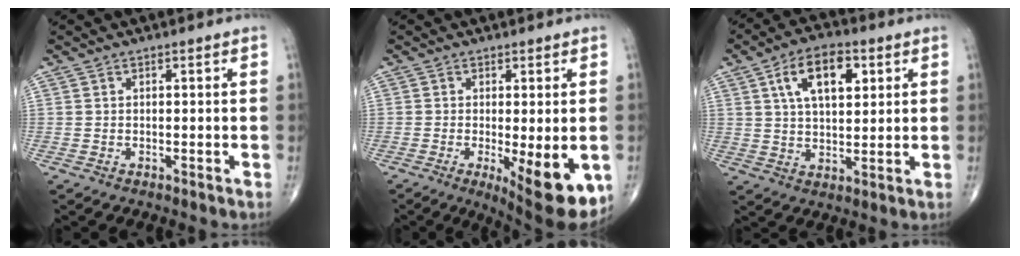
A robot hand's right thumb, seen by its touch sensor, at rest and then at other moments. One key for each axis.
{"total": 12.1, "fx": -3.5, "fy": 3.7, "fz": 11.0, "tx": -0.144, "ty": -0.023, "tz": -0.039}
{"total": 11.4, "fx": 4.2, "fy": 5.9, "fz": 8.8, "tx": -0.132, "ty": -0.005, "tz": 0.068}